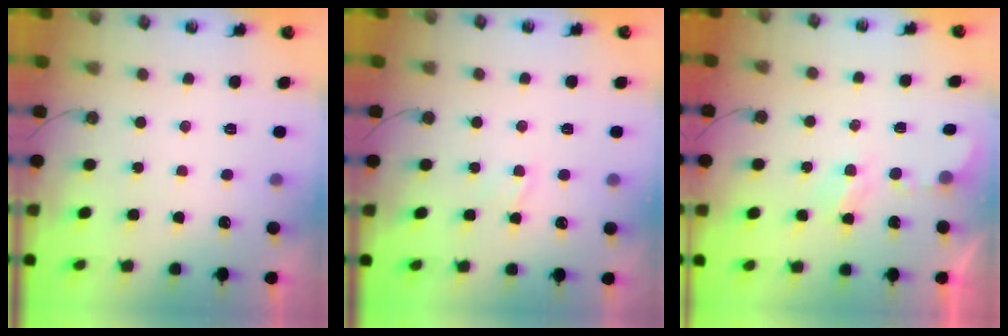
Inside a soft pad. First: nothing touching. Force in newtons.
{"total": 2.8, "press": 2.8, "slide": 0.4}
{"total": 3.6, "press": 3.5, "slide": 0.6}